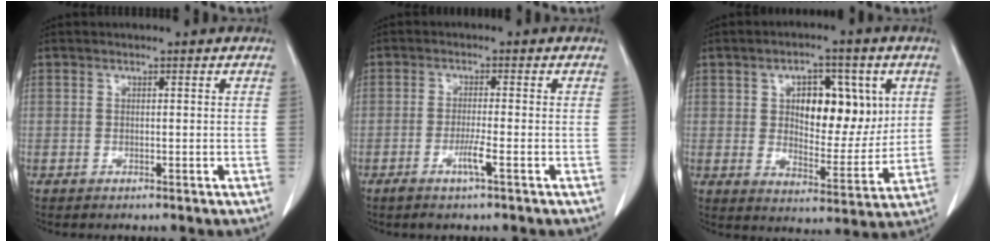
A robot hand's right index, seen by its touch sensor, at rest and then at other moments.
{"total": 3.2, "force": [-1.6, -0.1, 2.8], "torque": [-0.057, -0.004, -0.032]}
{"total": 14.5, "force": [3.7, 7.7, 11.8], "torque": [-0.192, 0.012, 0.069]}